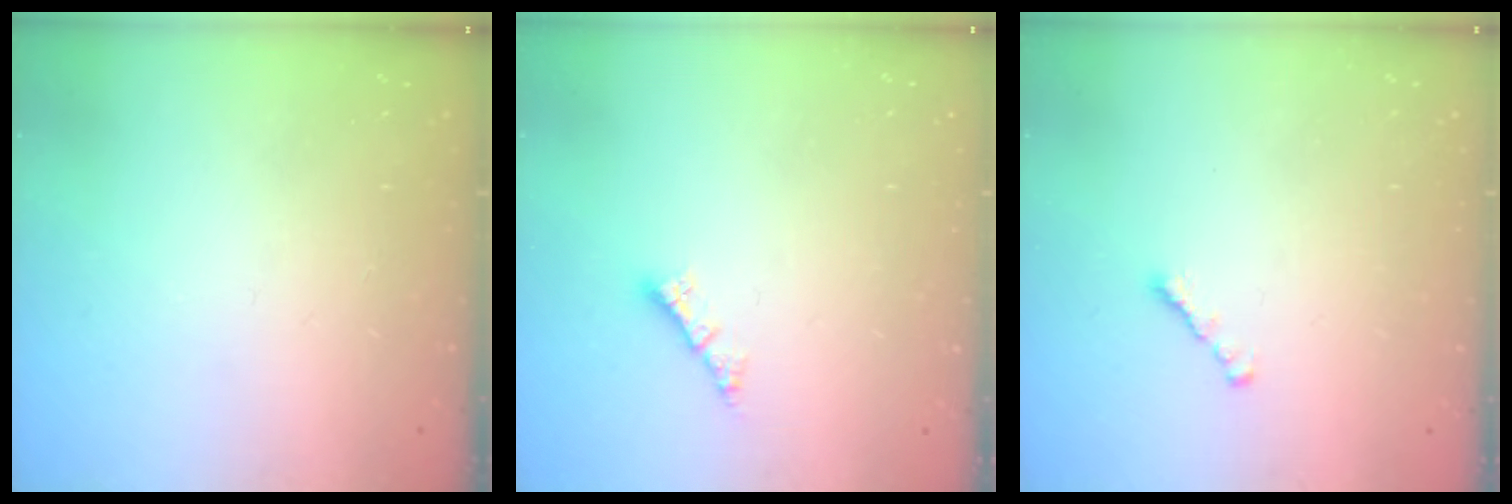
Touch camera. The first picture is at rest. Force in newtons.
{"total": 2.4, "press": 2.4, "slide": 0.2}
{"total": 1.3, "press": 1.2, "slide": 0.5}